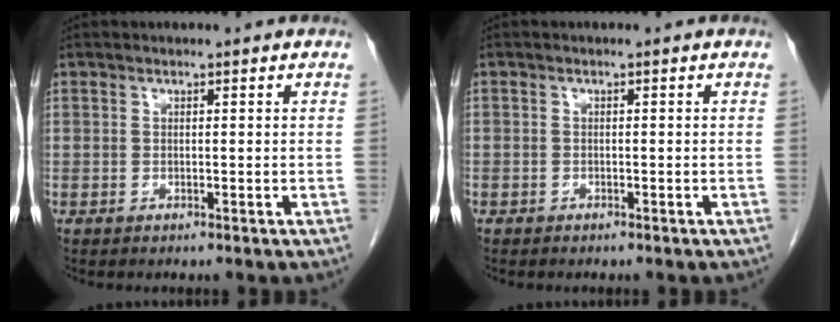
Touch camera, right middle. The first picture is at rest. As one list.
[{"total": 0.7, "force": [-0.5, 0.5, 0.0], "torque": [-0.007, 0.003, -0.010]}]